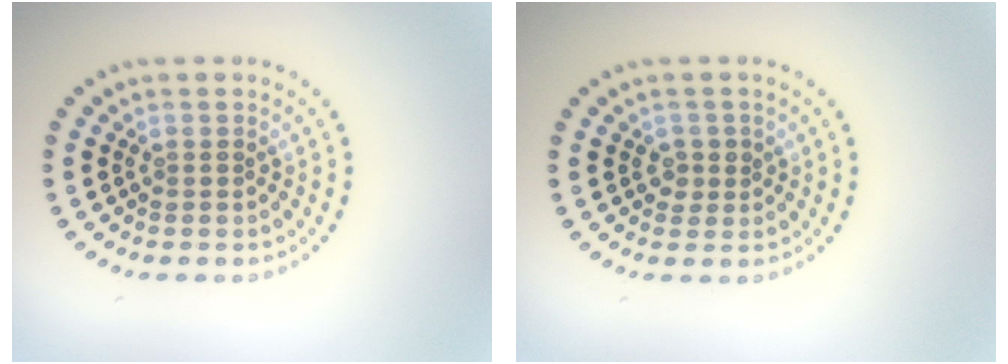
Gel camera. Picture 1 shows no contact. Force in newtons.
{"total": 1.3, "press": 1.2, "slide": 0.4}